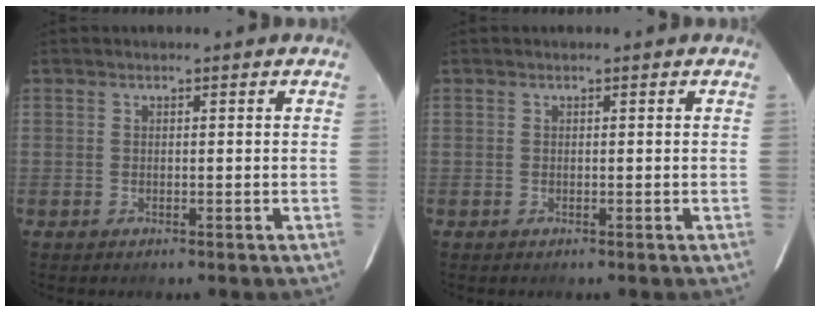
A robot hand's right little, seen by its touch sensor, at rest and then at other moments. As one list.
[{"total": 0.0}]